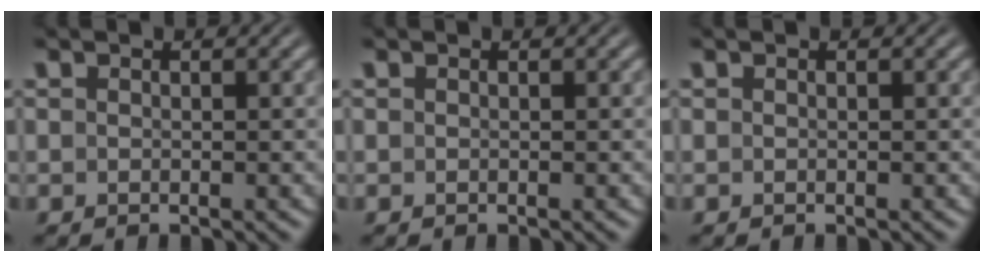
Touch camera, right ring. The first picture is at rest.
{"total": 0.0}
{"total": 0.0}